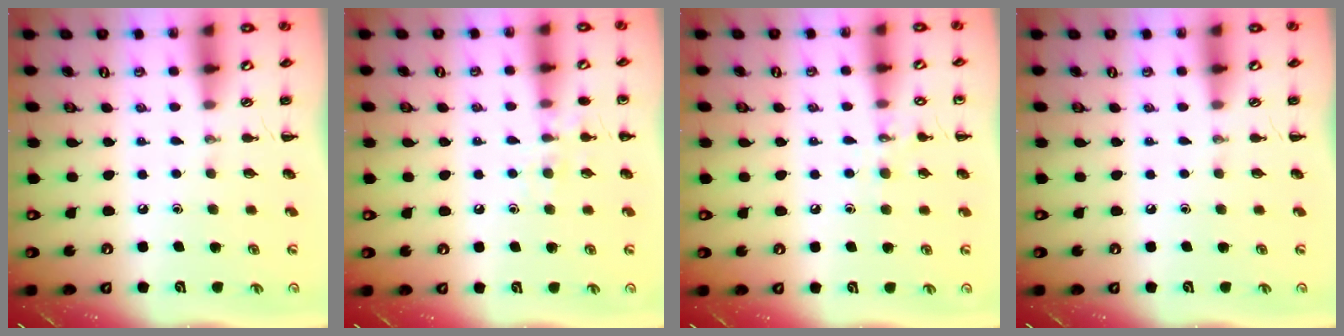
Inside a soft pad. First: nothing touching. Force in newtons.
{"total": 7.1, "press": 7.0, "slide": 1.1}
{"total": 7.3, "press": 7.2, "slide": 1.5}
{"total": 0.0}